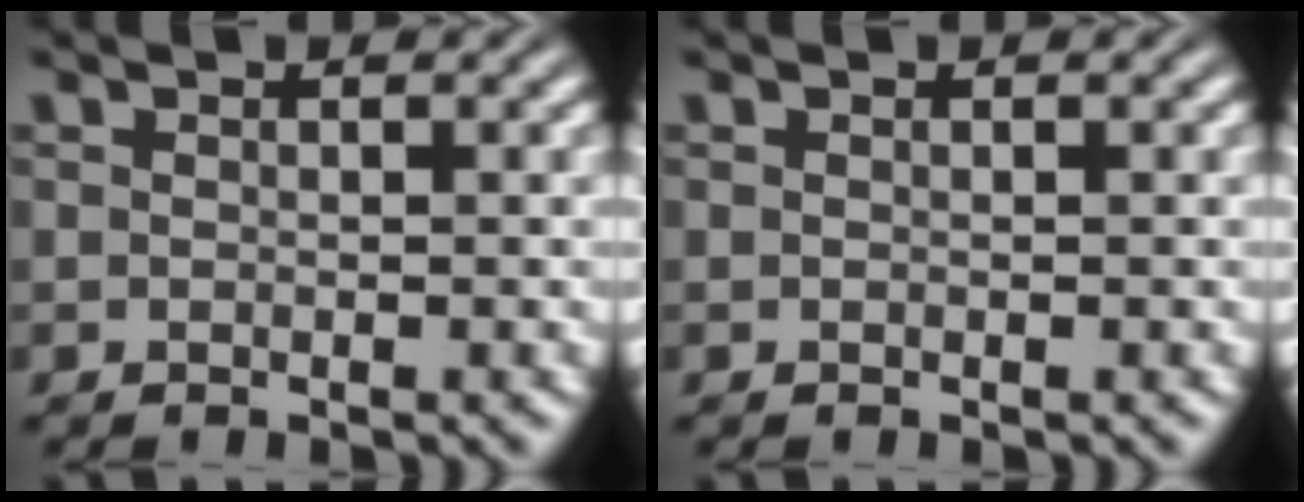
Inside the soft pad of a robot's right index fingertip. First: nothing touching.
{"total": 0.0}